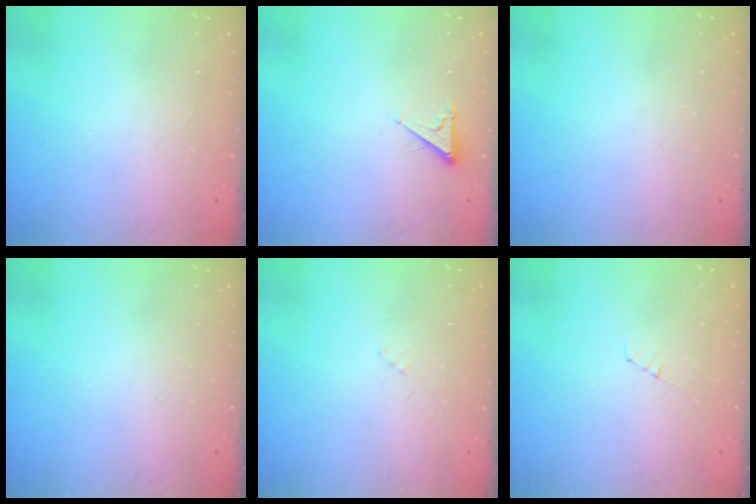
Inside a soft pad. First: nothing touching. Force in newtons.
{"total": 3.0, "press": 3.0, "slide": 0.5}
{"total": 0.0}
{"total": 0.0}
{"total": 2.7, "press": 2.7, "slide": 0.3}
{"total": 3.8, "press": 3.8, "slide": 0.3}